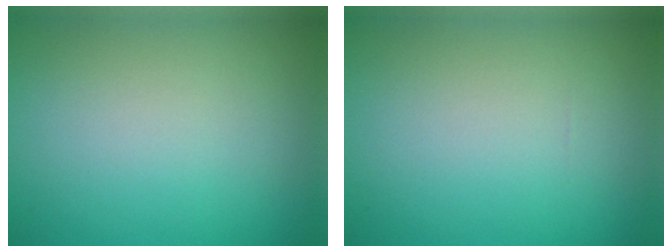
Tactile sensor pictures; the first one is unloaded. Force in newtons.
{"total": 0.0}